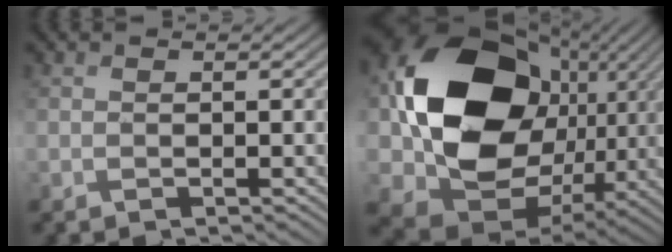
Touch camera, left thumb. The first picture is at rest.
{"total": 20.4, "force": [2.5, 16.3, 11.9], "torque": [-0.276, -0.018, 0.061]}